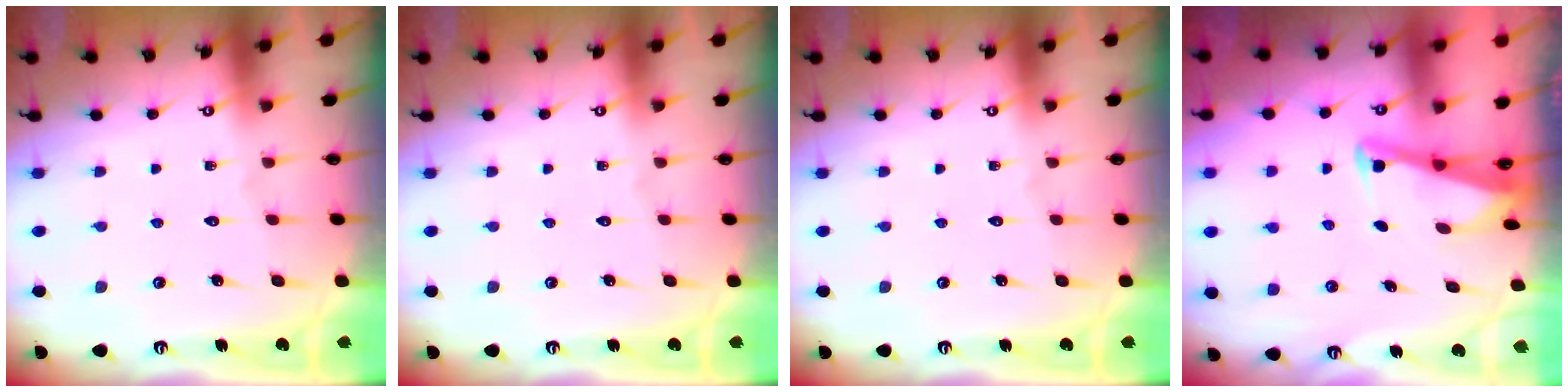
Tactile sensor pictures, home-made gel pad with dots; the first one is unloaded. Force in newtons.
{"total": 0.0}
{"total": 0.0}
{"total": 2.8, "press": 2.8, "slide": 0.3}